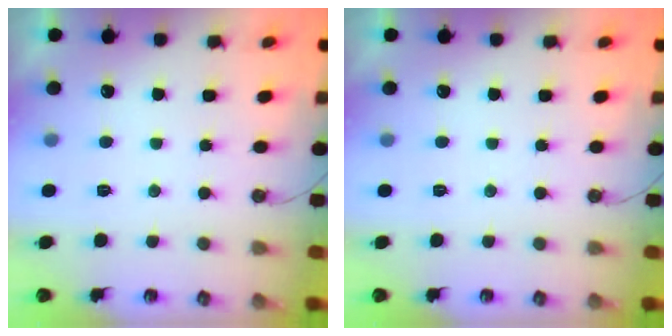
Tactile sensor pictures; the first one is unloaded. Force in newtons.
{"total": 0.0}